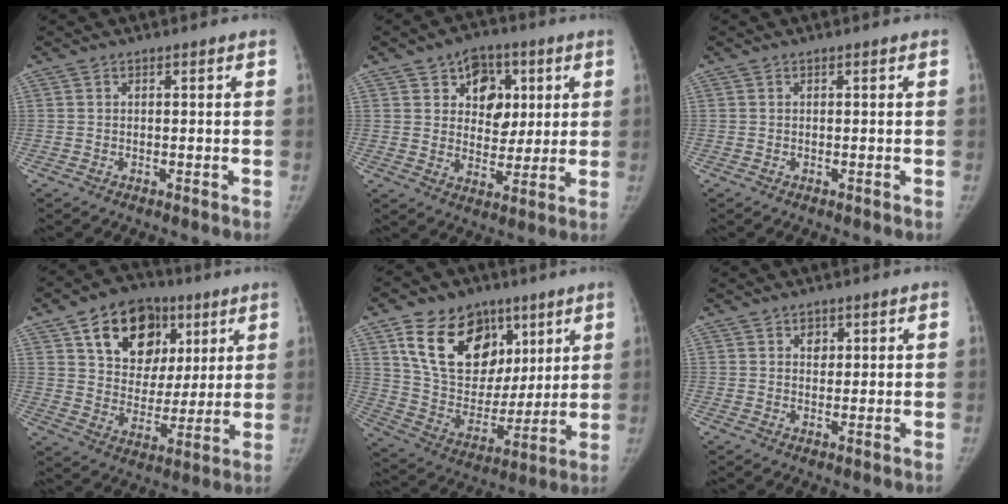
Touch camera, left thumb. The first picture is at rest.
{"total": 11.1, "force": [4.1, 8.4, 6.0], "torque": [-0.034, -0.013, 0.064]}
{"total": 0.0}
{"total": 18.3, "force": [8.1, 13.0, 9.9], "torque": [-0.111, -0.015, 0.135]}
{"total": 22.2, "force": [10.5, 15.5, 12.0], "torque": [-0.161, -0.025, 0.192]}
{"total": 1.8, "force": [0.9, 1.4, 0.8], "torque": [0.002, -0.004, 0.014]}